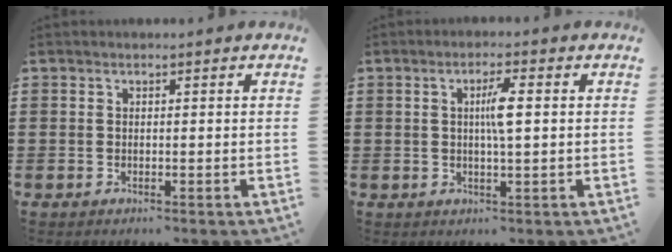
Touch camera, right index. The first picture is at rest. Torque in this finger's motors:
{"motor_torque": [0.50, -0.11, 0.16, 0.07]}